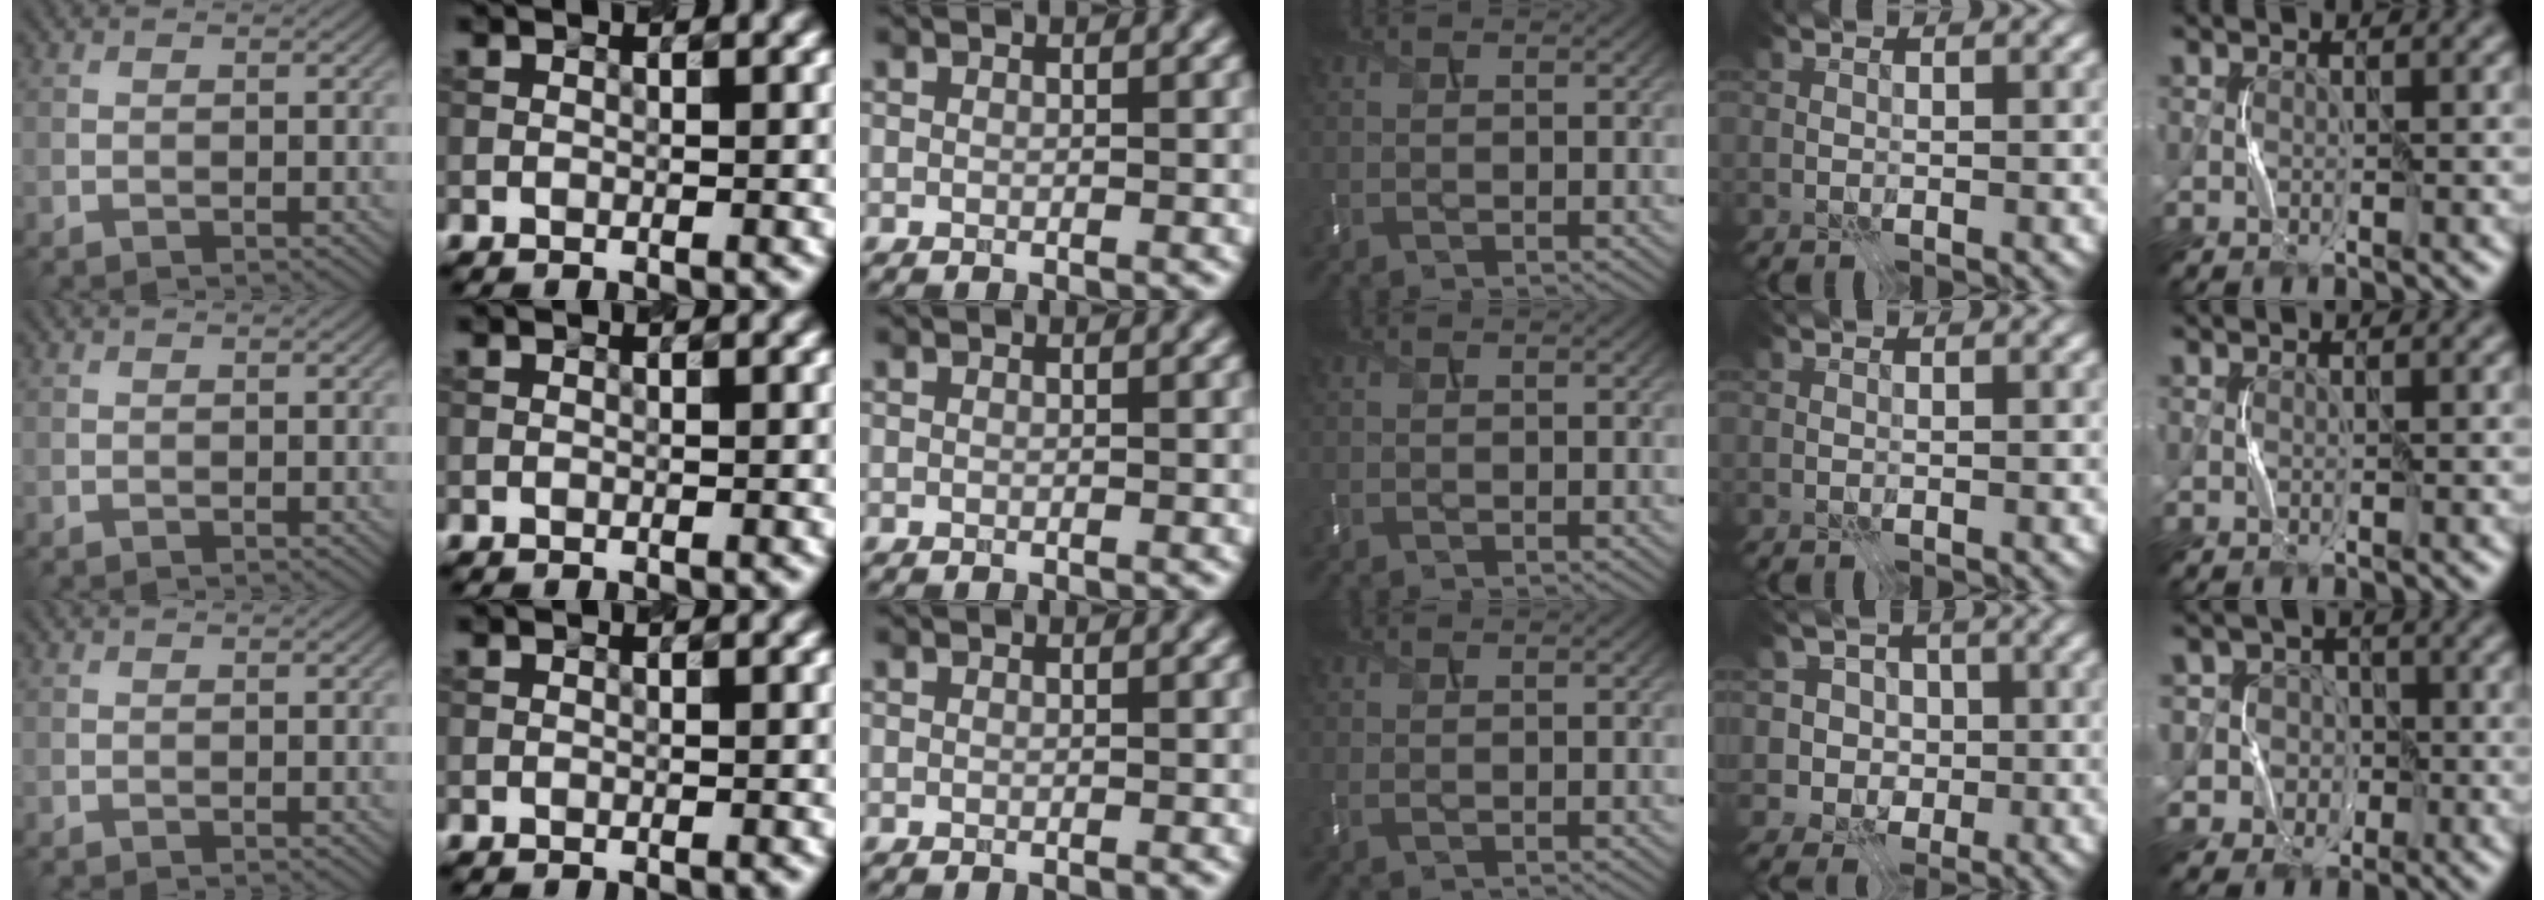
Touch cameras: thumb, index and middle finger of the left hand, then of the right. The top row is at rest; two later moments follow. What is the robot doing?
{"motion": "press", "object": "memory foam"}